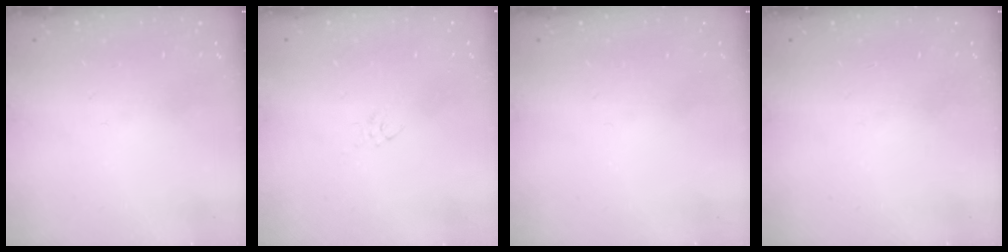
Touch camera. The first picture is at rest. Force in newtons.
{"total": 2.7, "press": 2.5, "slide": 0.9}
{"total": 0.0}
{"total": 0.0}